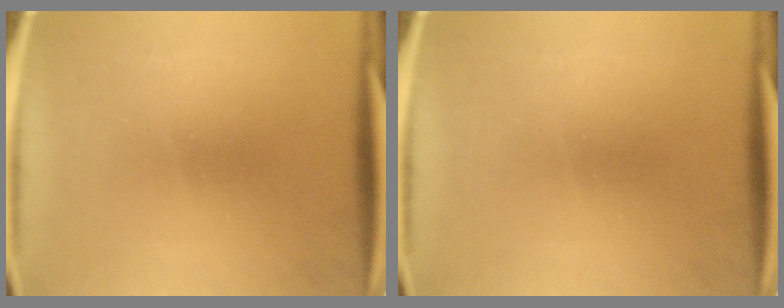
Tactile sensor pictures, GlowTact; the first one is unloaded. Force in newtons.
{"total": 0.0}